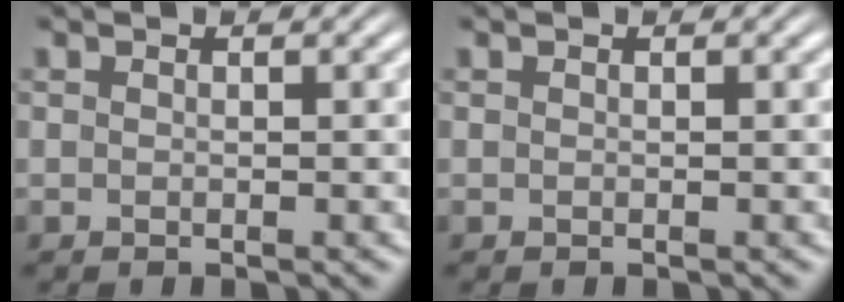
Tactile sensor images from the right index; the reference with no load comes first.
{"total": 0.0}